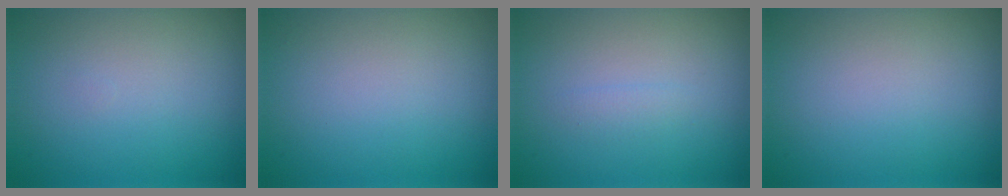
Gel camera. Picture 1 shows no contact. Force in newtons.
{"total": 0.0}
{"total": 0.7, "press": 0.7, "slide": 0.0}
{"total": 0.0}